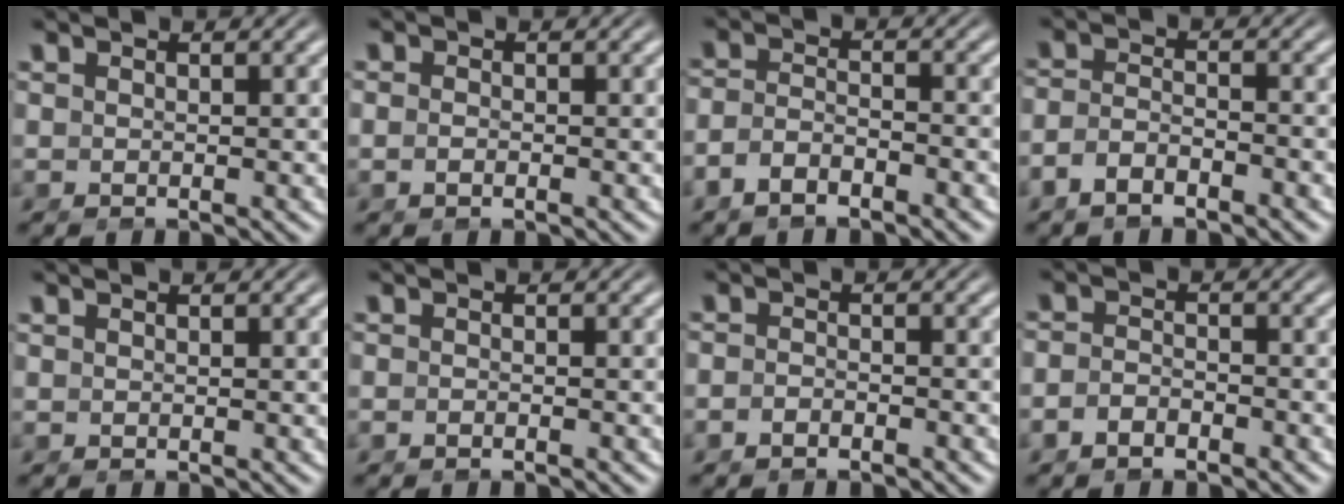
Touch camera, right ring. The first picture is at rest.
{"total": 0.8, "force": [-0.5, 0.0, 0.5], "torque": [-0.013, -0.006, -0.008]}
{"total": 3.3, "force": [-2.4, 1.6, 1.5], "torque": [-0.035, -0.013, -0.040]}
{"total": 3.2, "force": [-2.4, 1.5, 1.5], "torque": [-0.034, -0.012, -0.039]}
{"total": 0.0}
{"total": 0.9, "force": [-0.9, 0.0, 0.2], "torque": [-0.006, -0.001, -0.017]}
{"total": 1.6, "force": [-1.6, 0.3, 0.2], "torque": [-0.008, -0.005, -0.029]}
{"total": 2.2, "force": [-1.9, 0.9, 0.6], "torque": [-0.016, -0.010, -0.033]}